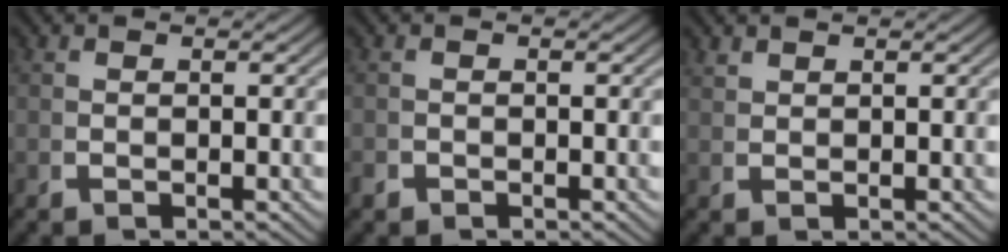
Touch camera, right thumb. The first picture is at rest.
{"total": 0.6, "force": [-0.6, 0.2, -0.1], "torque": [0.003, -0.005, -0.011]}
{"total": 1.4, "force": [1.4, -0.4, -0.1], "torque": [0.006, 0.006, 0.033]}